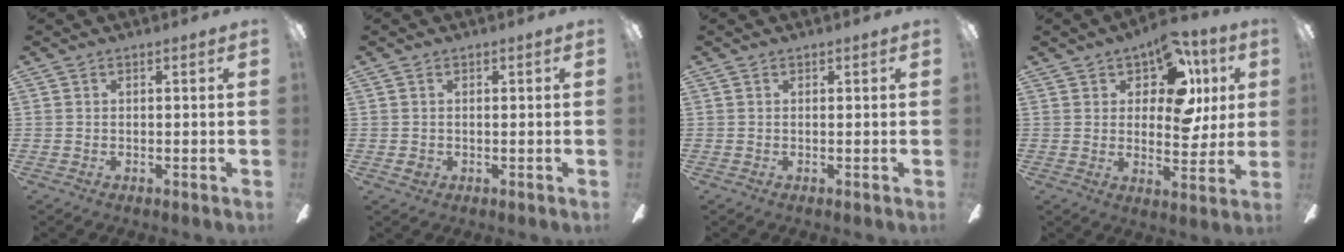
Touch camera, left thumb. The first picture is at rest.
{"total": 1.3, "force": [-0.1, 1.2, 0.5], "torque": [-0.011, 0.005, -0.003]}
{"total": 0.0}
{"total": 13.5, "force": [6.4, 7.9, 8.9], "torque": [-0.122, -0.024, 0.114]}